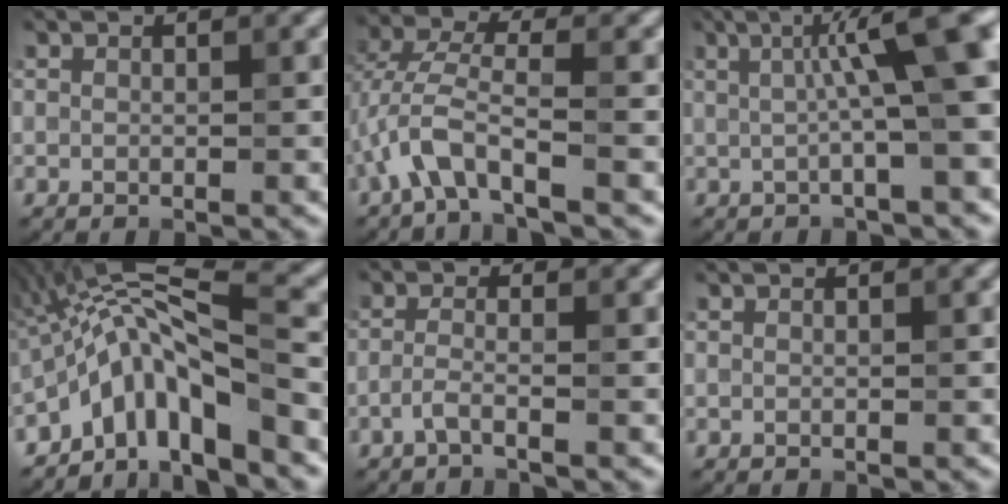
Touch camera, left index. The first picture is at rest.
{"total": 4.3, "force": [-1.9, 1.3, 3.6], "torque": [-0.079, 0.013, -0.043]}
{"total": 6.6, "force": [0.8, 0.8, 6.5], "torque": [-0.095, 0.013, 0.010]}
{"total": 8.2, "force": [-3.8, 1.8, 7.0], "torque": [-0.113, 0.020, -0.076]}
{"total": 1.6, "force": [-1.0, 0.1, 1.2], "torque": [-0.028, 0.002, -0.027]}
{"total": 0.0}